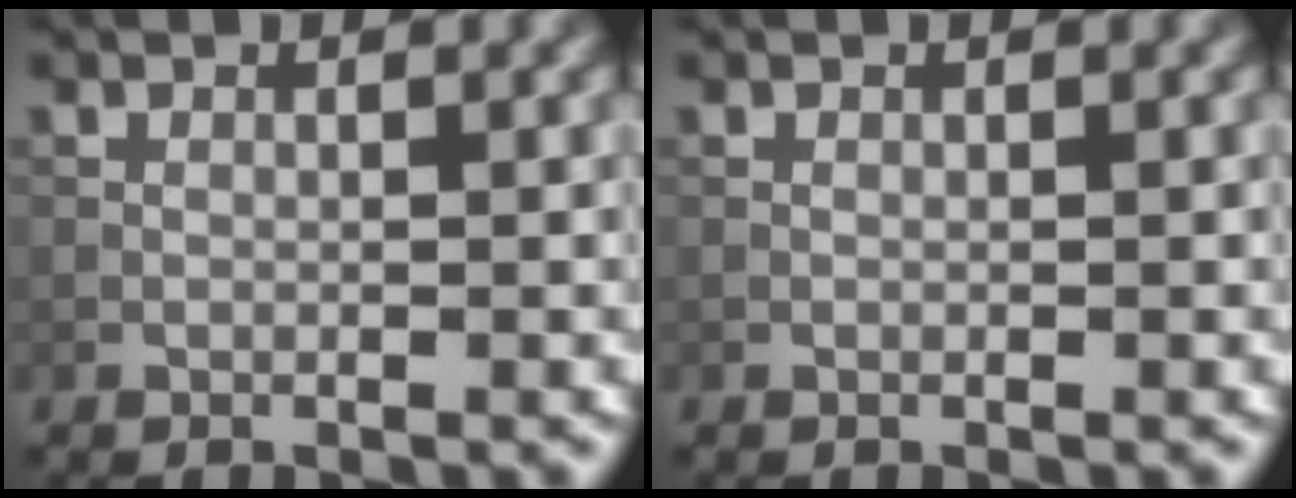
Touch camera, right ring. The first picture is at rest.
{"total": 0.0}